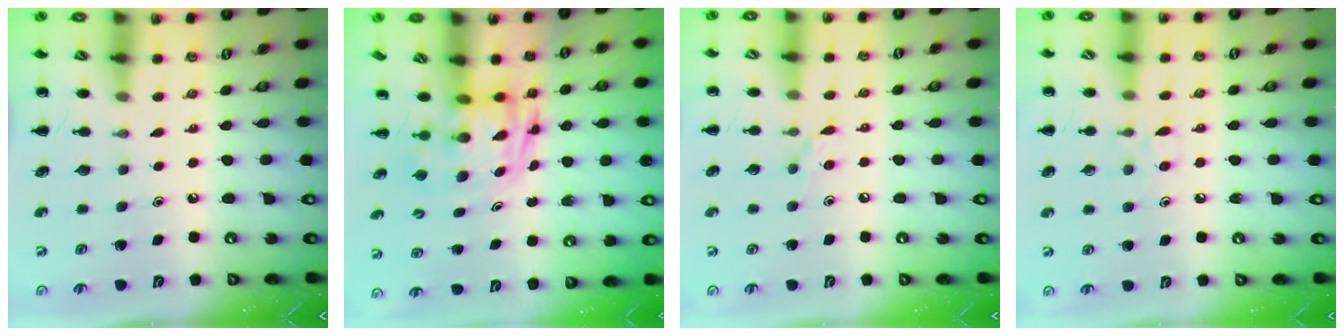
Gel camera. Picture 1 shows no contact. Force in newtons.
{"total": 2.7, "press": 2.6, "slide": 0.5}
{"total": 5.2, "press": 4.9, "slide": 1.6}
{"total": 5.4, "press": 5.0, "slide": 2.0}